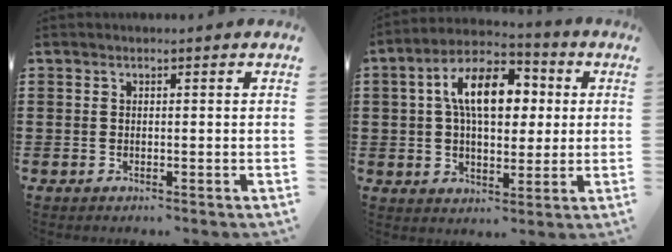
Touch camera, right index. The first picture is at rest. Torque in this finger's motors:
{"motor_torque": [2.14, 0.00, 1.05, 0.21]}